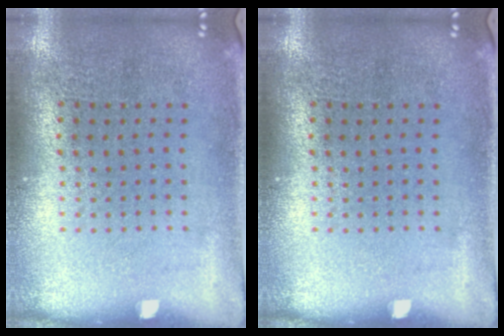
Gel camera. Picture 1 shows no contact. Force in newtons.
{"total": 0.0}